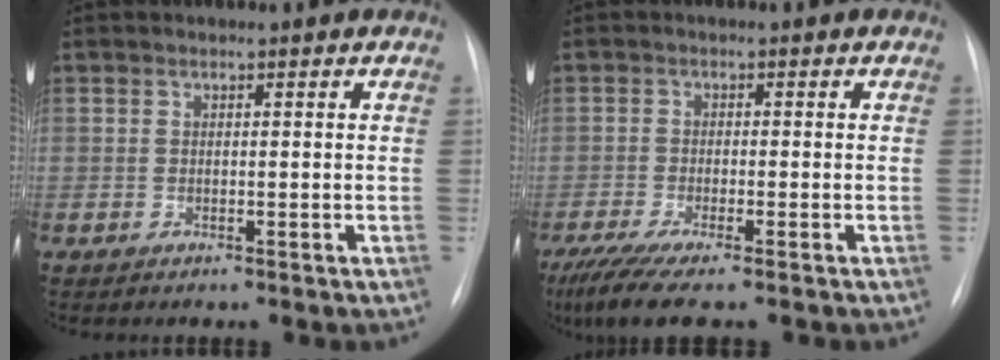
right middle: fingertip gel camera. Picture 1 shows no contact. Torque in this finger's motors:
{"motor_torque": [0.56, -0.50, 0.13, 0.04]}